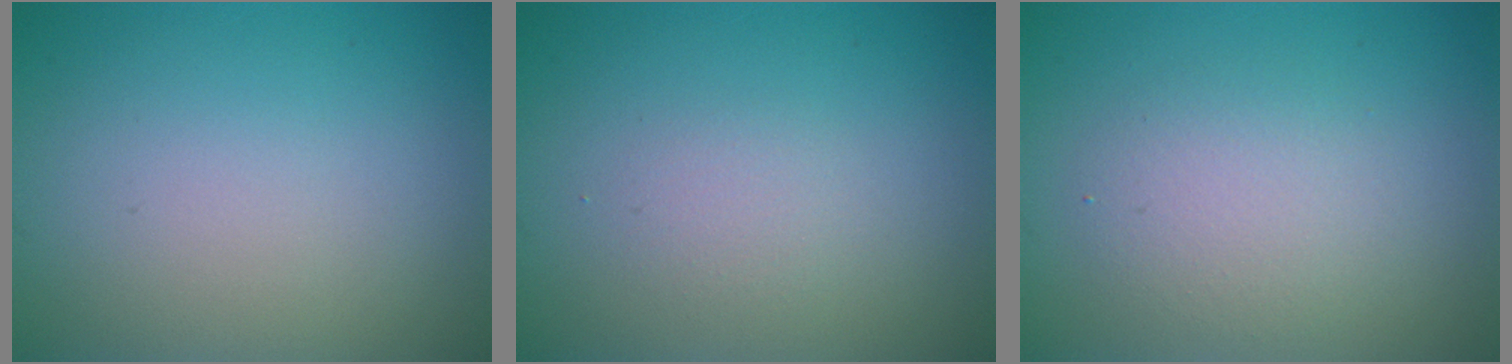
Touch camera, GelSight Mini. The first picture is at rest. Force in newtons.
{"total": 1.2, "press": 1.2, "slide": 0.0}
{"total": 3.0, "press": 3.0, "slide": 0.2}